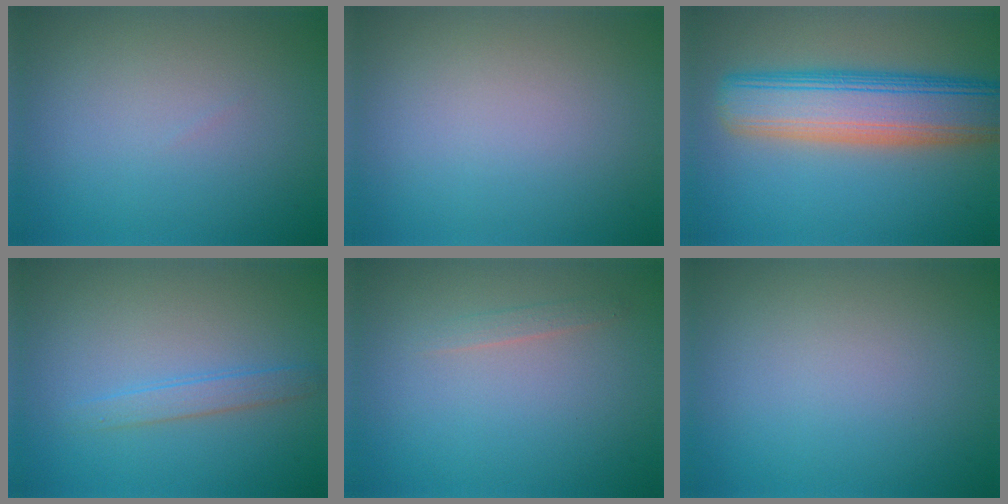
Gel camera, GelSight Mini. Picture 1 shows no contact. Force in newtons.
{"total": 0.0}
{"total": 9.4, "press": 9.4, "slide": 0.6}
{"total": 1.7, "press": 1.7, "slide": 0.0}
{"total": 0.8, "press": 0.8, "slide": 0.0}
{"total": 0.0}